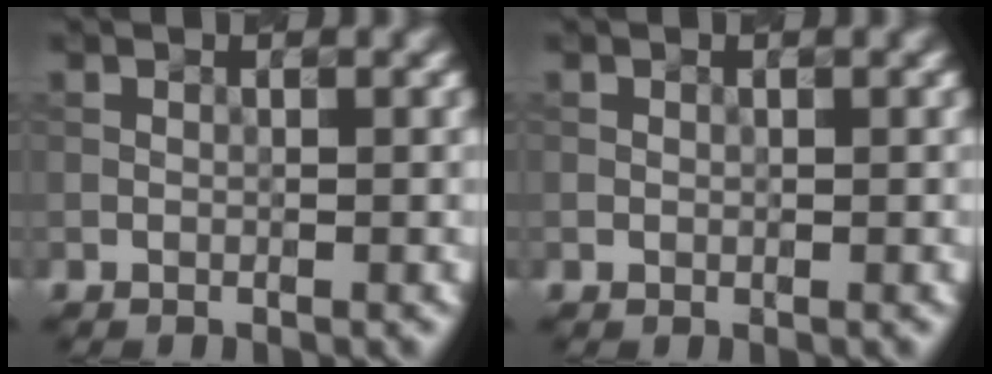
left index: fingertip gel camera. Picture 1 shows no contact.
{"total": 0.0}